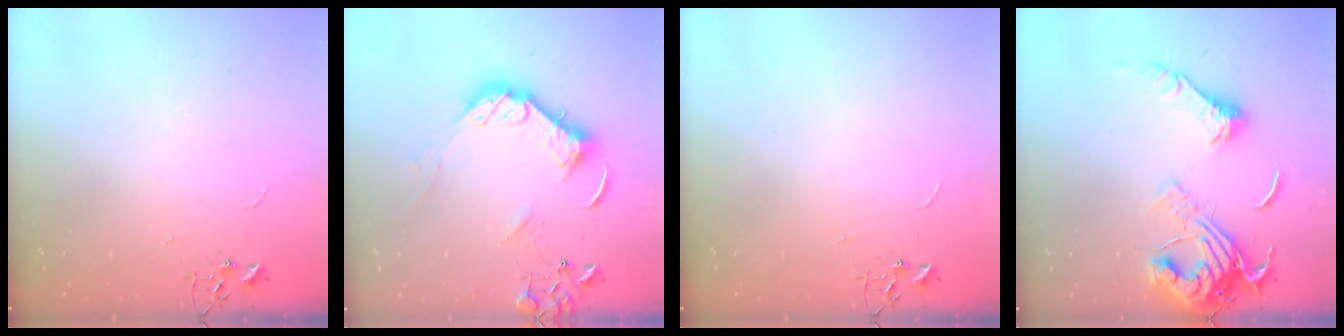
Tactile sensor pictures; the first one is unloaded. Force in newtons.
{"total": 15.7, "press": 15.5, "slide": 2.2}
{"total": 0.0}
{"total": 16.8, "press": 16.7, "slide": 1.8}